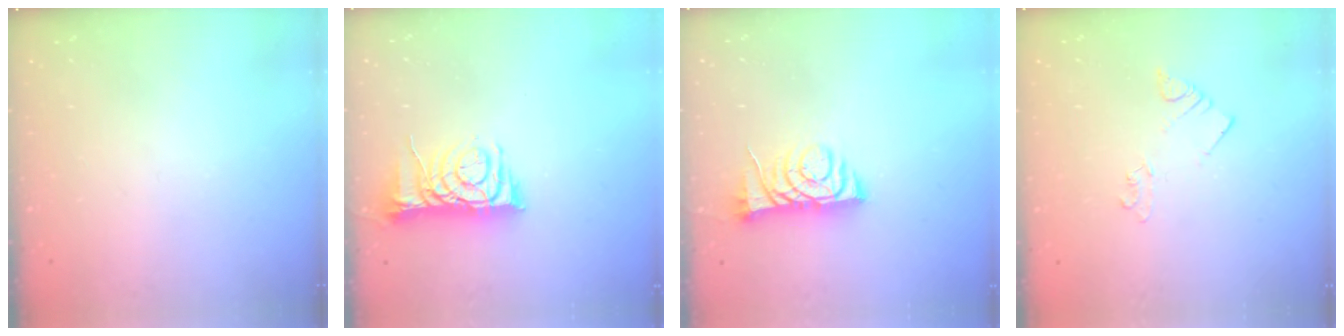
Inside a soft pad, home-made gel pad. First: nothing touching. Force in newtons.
{"total": 7.2, "press": 7.1, "slide": 0.8}
{"total": 7.2, "press": 7.1, "slide": 0.9}
{"total": 1.4, "press": 1.4, "slide": 0.1}